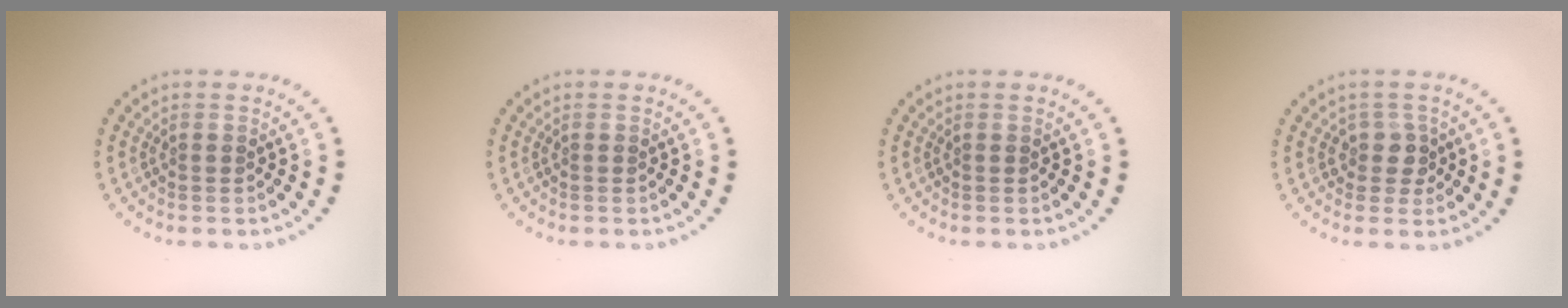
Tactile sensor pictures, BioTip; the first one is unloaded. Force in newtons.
{"total": 0.0}
{"total": 0.0}
{"total": 2.0, "press": 1.6, "slide": 1.2}